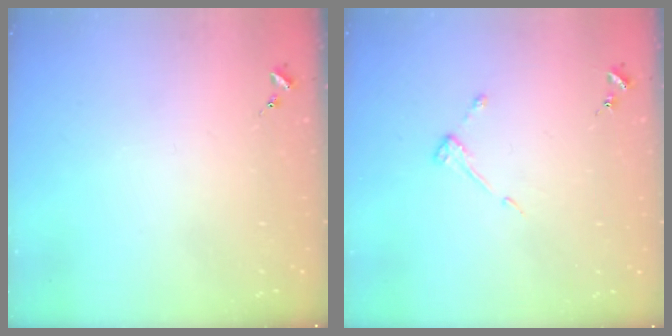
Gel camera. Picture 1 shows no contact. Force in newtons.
{"total": 4.7, "press": 4.7, "slide": 0.6}